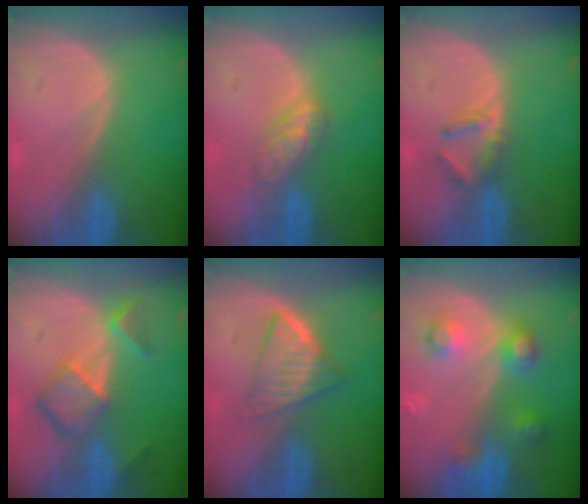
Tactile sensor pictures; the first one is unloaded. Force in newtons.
{"total": 4.7, "press": 4.4, "slide": 1.4}
{"total": 3.2, "press": 3.0, "slide": 1.0}
{"total": 7.0, "press": 6.0, "slide": 3.5}
{"total": 6.5, "press": 5.5, "slide": 3.5}
{"total": 5.8, "press": 5.8, "slide": 0.3}